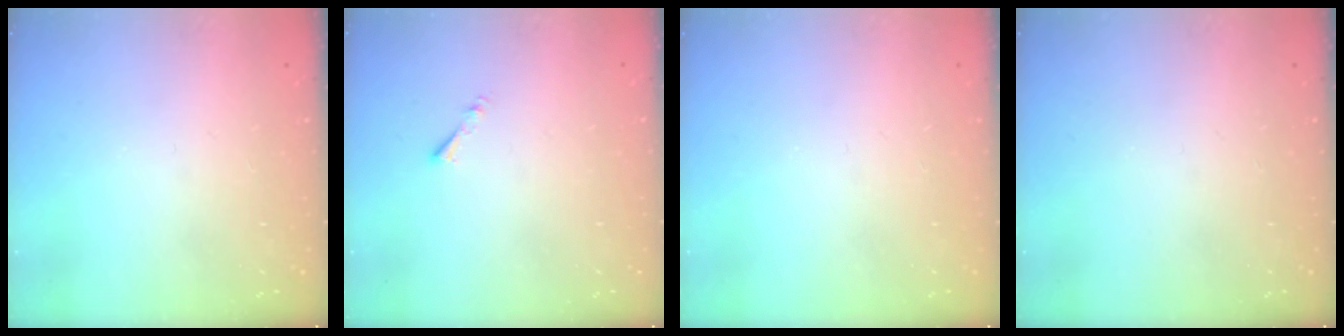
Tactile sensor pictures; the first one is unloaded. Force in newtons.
{"total": 0.8, "press": 0.7, "slide": 0.3}
{"total": 0.0}
{"total": 0.0}